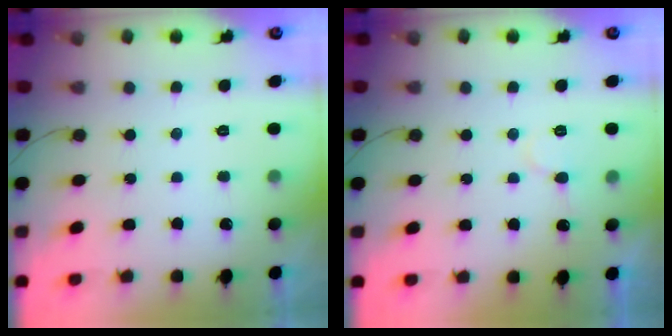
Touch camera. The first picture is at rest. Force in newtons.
{"total": 6.1, "press": 6.1, "slide": 0.6}